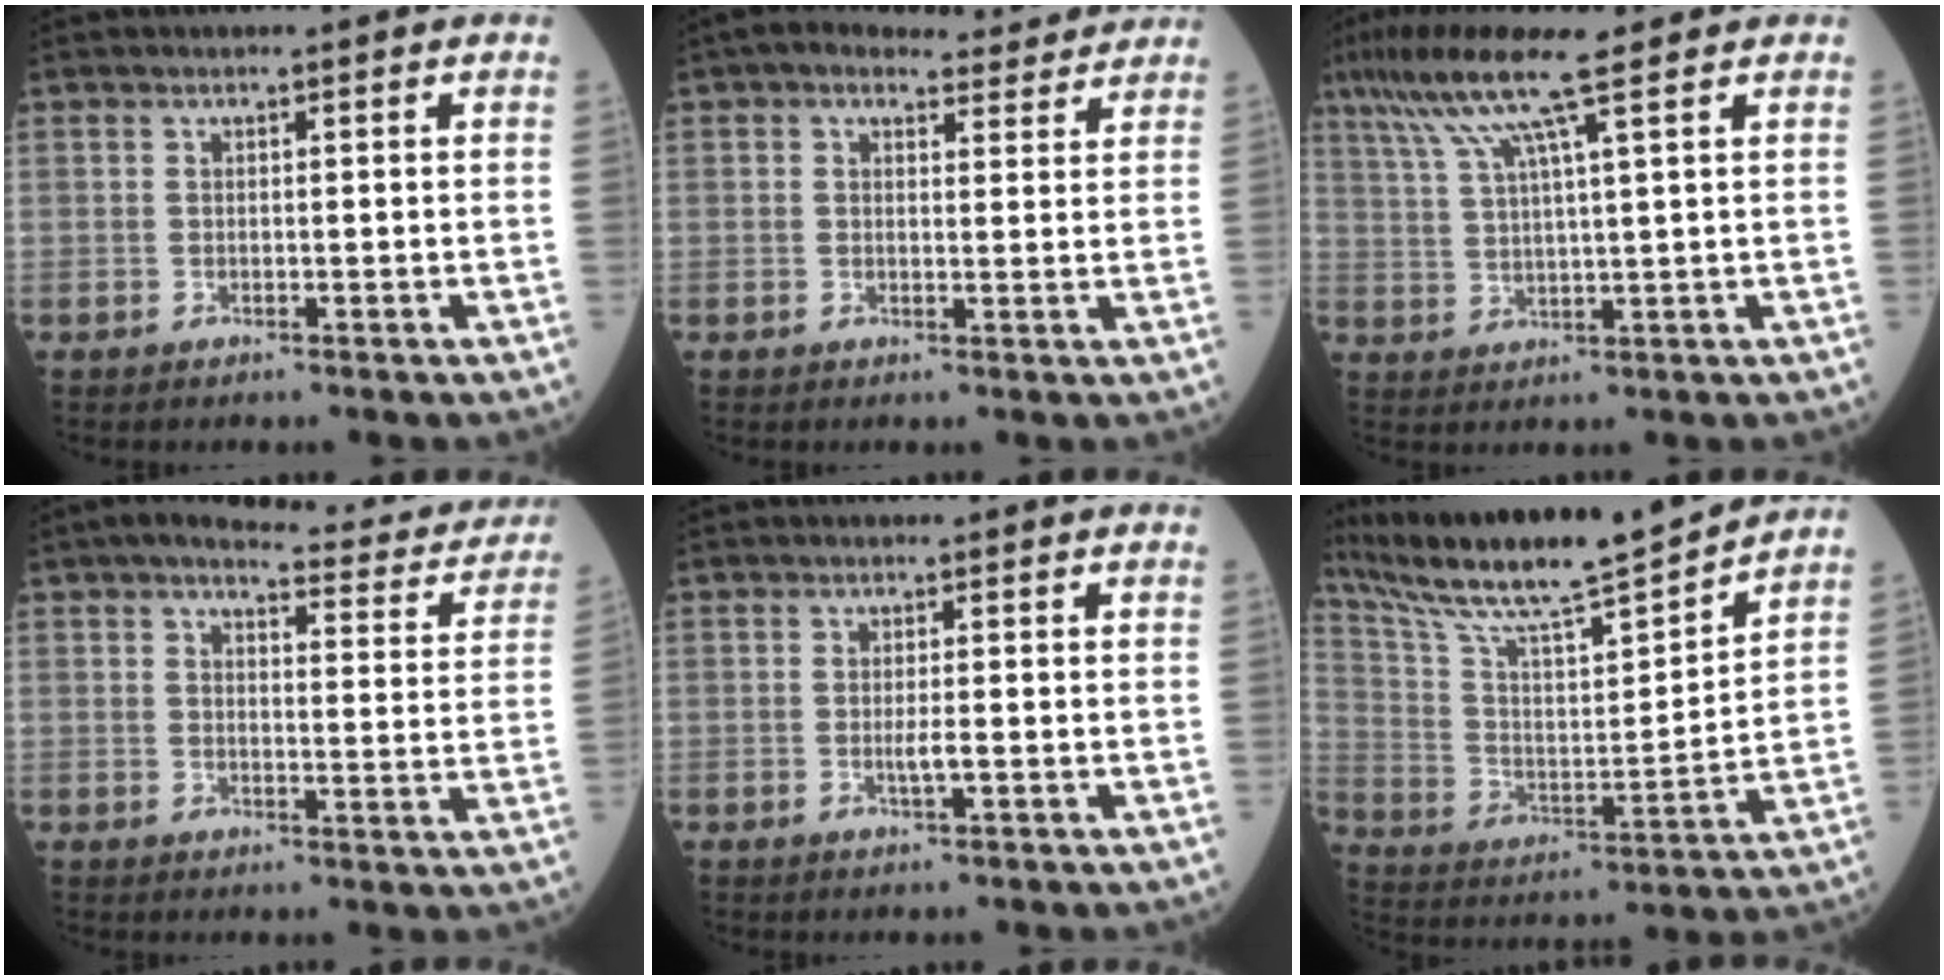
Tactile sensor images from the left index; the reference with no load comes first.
{"total": 7.0, "force": [6.2, 2.6, 2.0], "torque": [-0.025, 0.026, 0.075]}
{"total": 9.5, "force": [6.3, -0.4, 7.1], "torque": [-0.140, 0.026, 0.114]}
{"total": 14.6, "force": [13.3, 3.3, 5.1], "torque": [-0.042, -0.012, 0.139]}
{"total": 1.8, "force": [-0.5, 0.1, 1.7], "torque": [-0.035, -0.002, -0.008]}
{"total": 19.6, "force": [17.2, 0.2, 9.2], "torque": [-0.170, 0.004, 0.295]}